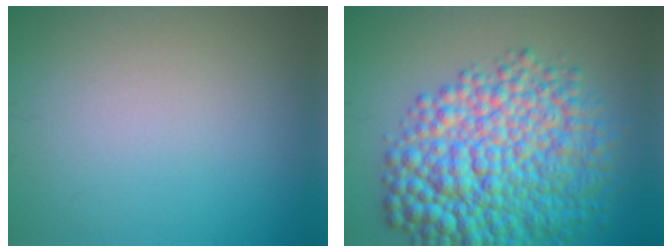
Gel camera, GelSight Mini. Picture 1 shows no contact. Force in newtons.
{"total": 12.0, "press": 11.9, "slide": 0.2}